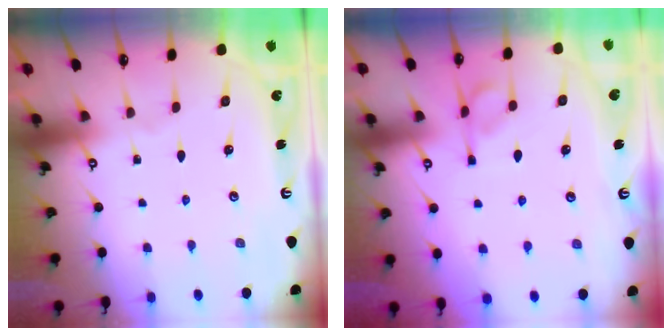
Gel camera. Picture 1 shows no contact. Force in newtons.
{"total": 7.2, "press": 7.2, "slide": 0.6}